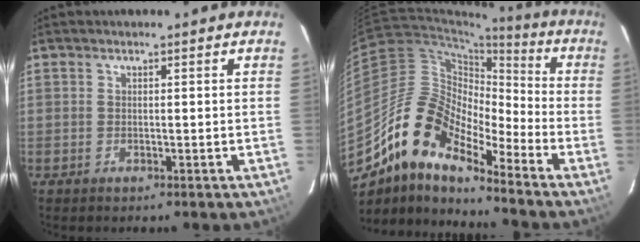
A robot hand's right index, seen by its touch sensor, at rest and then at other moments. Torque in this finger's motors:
{"motor_torque": [0.45, -0.63, 0.77, 0.17]}